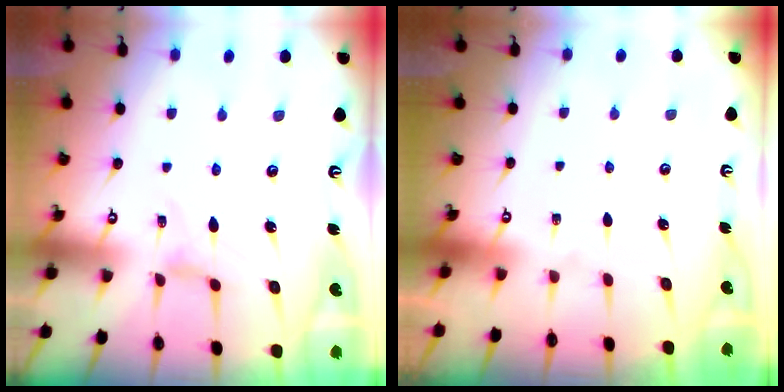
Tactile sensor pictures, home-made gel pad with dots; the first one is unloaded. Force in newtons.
{"total": 0.0}